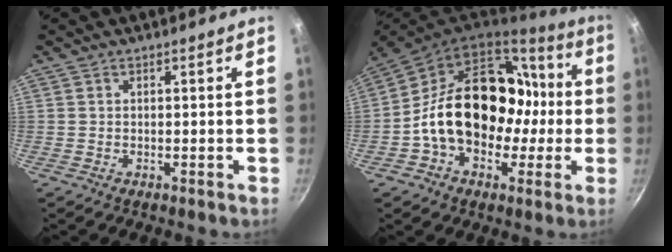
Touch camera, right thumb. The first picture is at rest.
{"total": 23.9, "force": [-1.2, 17.7, 16.0], "torque": [-0.220, 0.062, -0.013]}